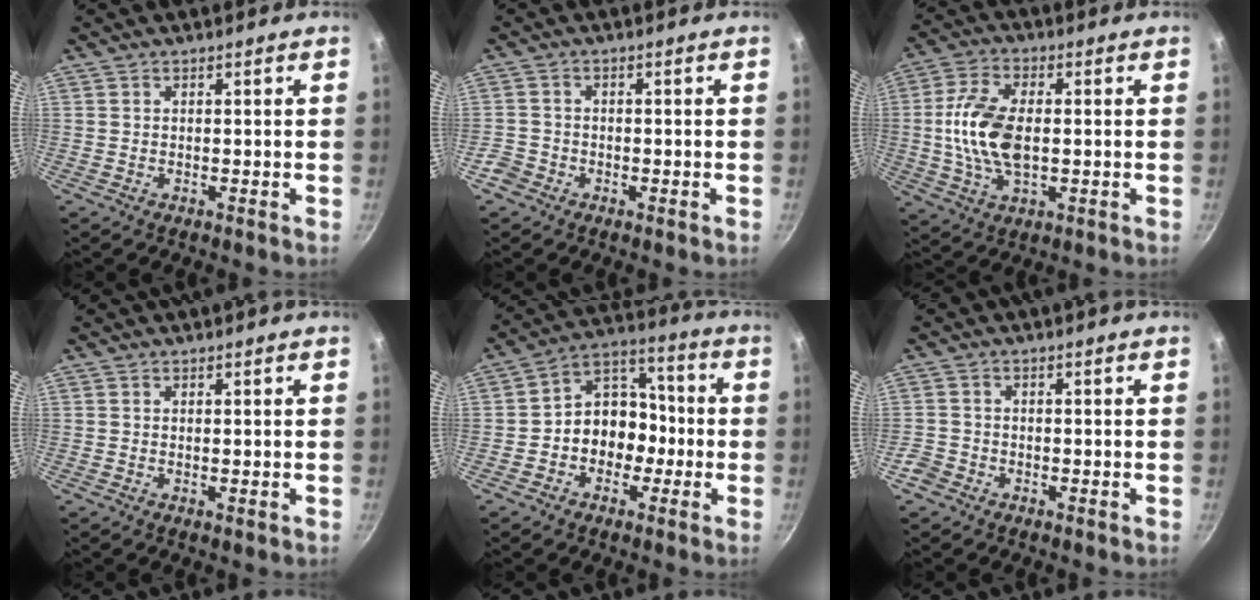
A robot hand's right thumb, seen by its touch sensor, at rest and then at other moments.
{"total": 3.2, "force": [-2.0, 2.4, 0.7], "torque": [-0.006, 0.021, -0.037]}
{"total": 12.4, "force": [-0.1, 6.9, 10.4], "torque": [-0.201, 0.015, -0.007]}
{"total": 0.6, "force": [0.0, 0.1, 0.6], "torque": [-0.007, -0.004, -0.001]}
{"total": 11.4, "force": [-2.4, 9.4, 5.9], "torque": [-0.033, 0.054, -0.052]}
{"total": 3.0, "force": [-2.0, 2.2, 0.7], "torque": [-0.010, 0.016, -0.037]}